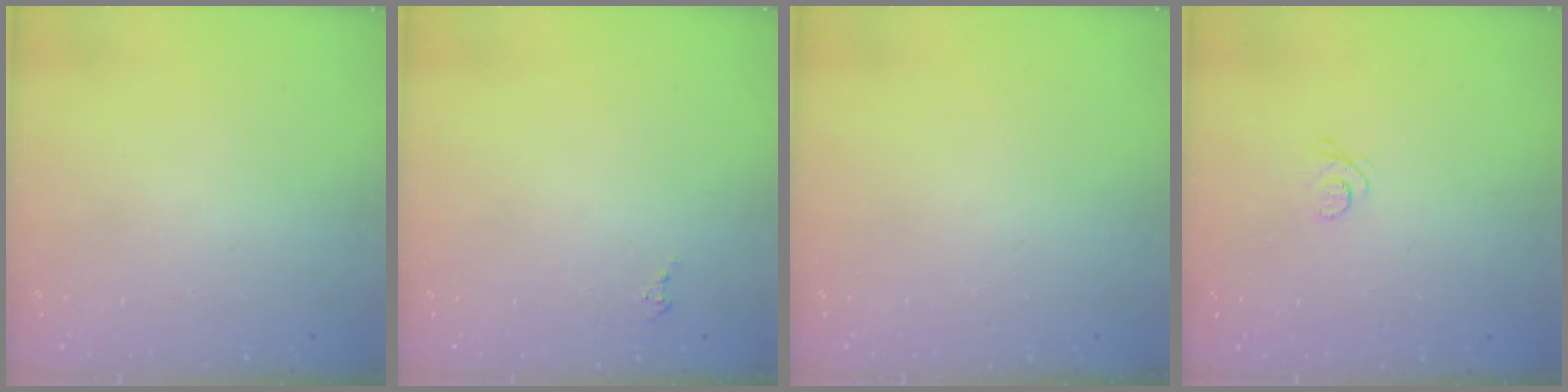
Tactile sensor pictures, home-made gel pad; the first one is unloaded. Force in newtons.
{"total": 1.7, "press": 1.7, "slide": 0.1}
{"total": 0.0}
{"total": 2.6, "press": 2.6, "slide": 0.3}